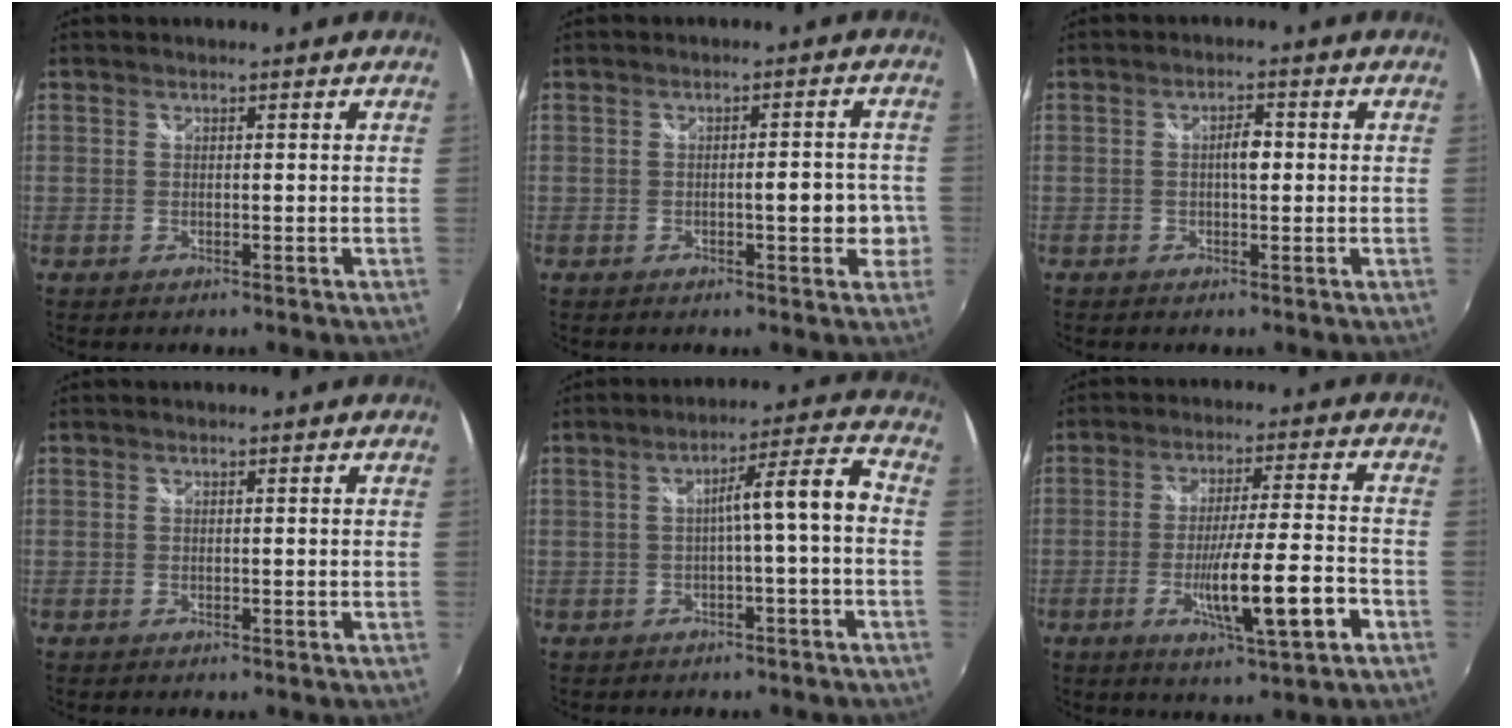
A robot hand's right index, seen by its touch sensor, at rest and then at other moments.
{"total": 5.2, "force": [-1.2, 1.9, 4.7], "torque": [-0.066, 0.003, -0.013]}
{"total": 2.3, "force": [0.1, 1.0, 2.0], "torque": [-0.033, 0.004, 0.000]}
{"total": 0.0}
{"total": 6.8, "force": [-1.6, -0.2, 6.6], "torque": [-0.104, 0.018, -0.014]}
{"total": 12.3, "force": [-4.7, 0.6, 11.3], "torque": [-0.190, -0.024, -0.071]}